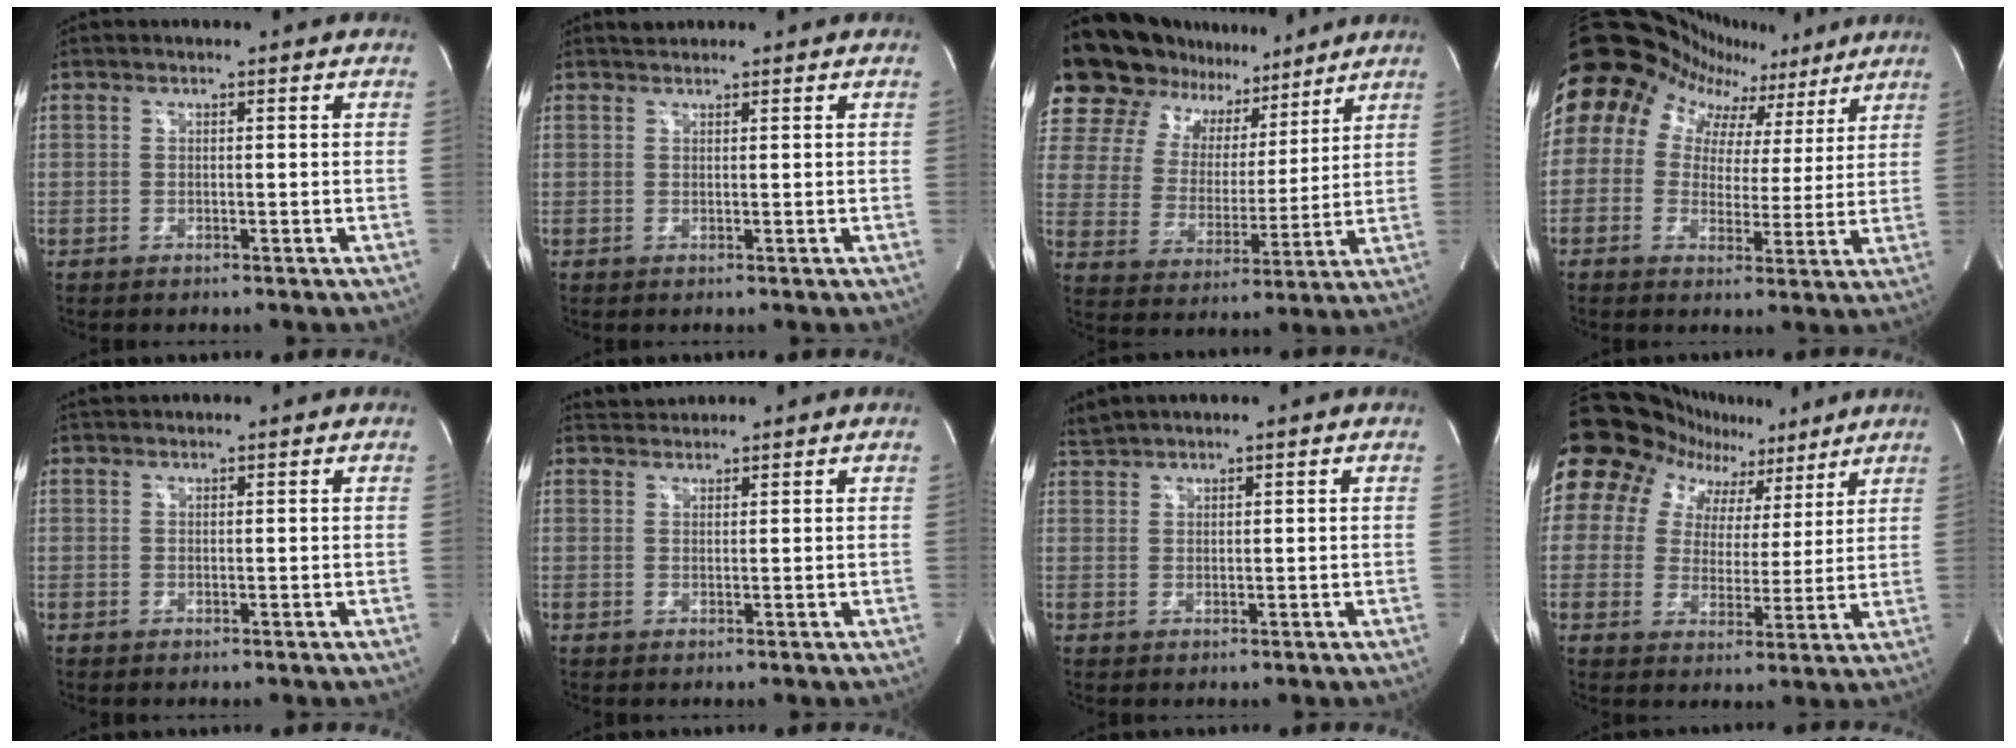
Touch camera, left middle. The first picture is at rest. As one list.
[{"total": 1.1, "force": [1.0, 0.4, 0.0], "torque": [-0.009, 0.010, 0.020]}, {"total": 18.8, "force": [15.4, 9.0, 6.0], "torque": [-0.113, 0.043, 0.253]}, {"total": 21.8, "force": [12.8, 15.2, 9.0], "torque": [-0.193, 0.097, 0.186]}, {"total": 1.3, "force": [1.3, 0.3, 0.2], "torque": [-0.012, 0.020, 0.026]}, {"total": 2.1, "force": [2.1, 0.3, -0.3], "torque": [-0.004, 0.015, 0.042]}, {"total": 2.2, "force": [2.2, -0.1, 0.1], "torque": [-0.009, 0.017, 0.051]}, {"total": 15.8, "force": [10.2, 11.2, 4.5], "torque": [-0.088, 0.055, 0.142]}]